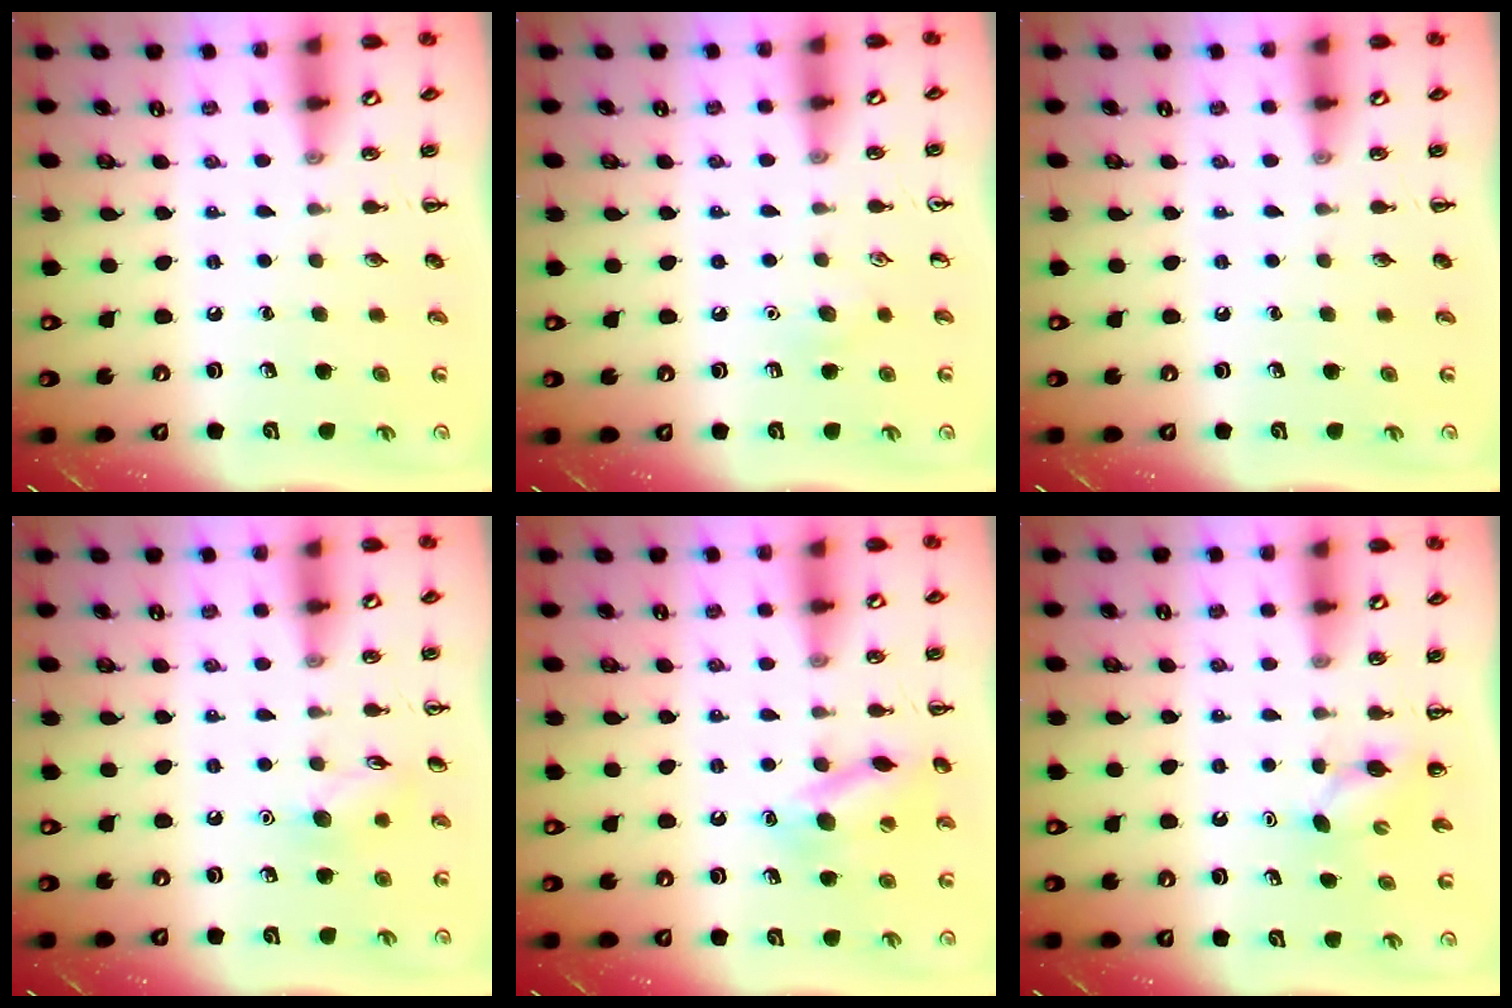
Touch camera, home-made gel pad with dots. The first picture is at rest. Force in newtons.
{"total": 5.3, "press": 5.0, "slide": 1.6}
{"total": 0.0}
{"total": 7.3, "press": 7.2, "slide": 1.2}
{"total": 12.7, "press": 12.6, "slide": 2.0}
{"total": 3.6, "press": 3.4, "slide": 1.1}